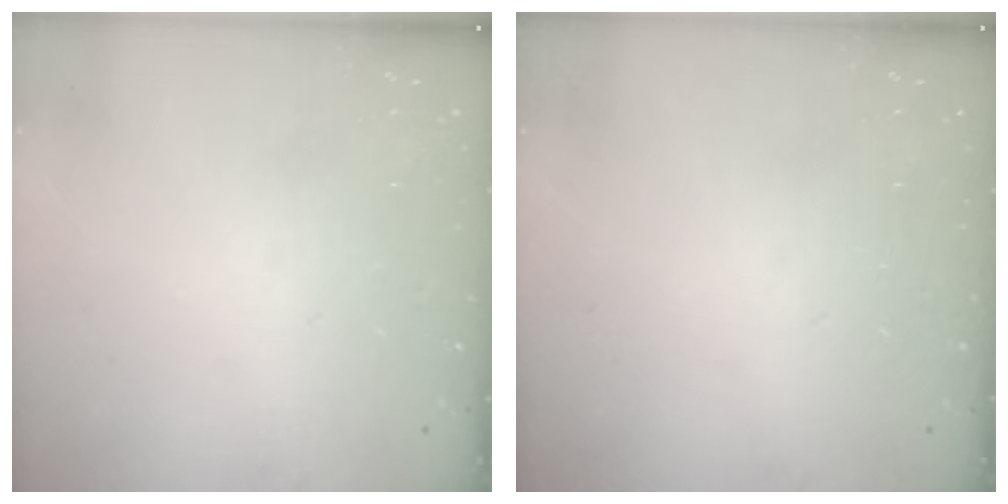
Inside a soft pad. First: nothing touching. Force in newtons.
{"total": 0.0}